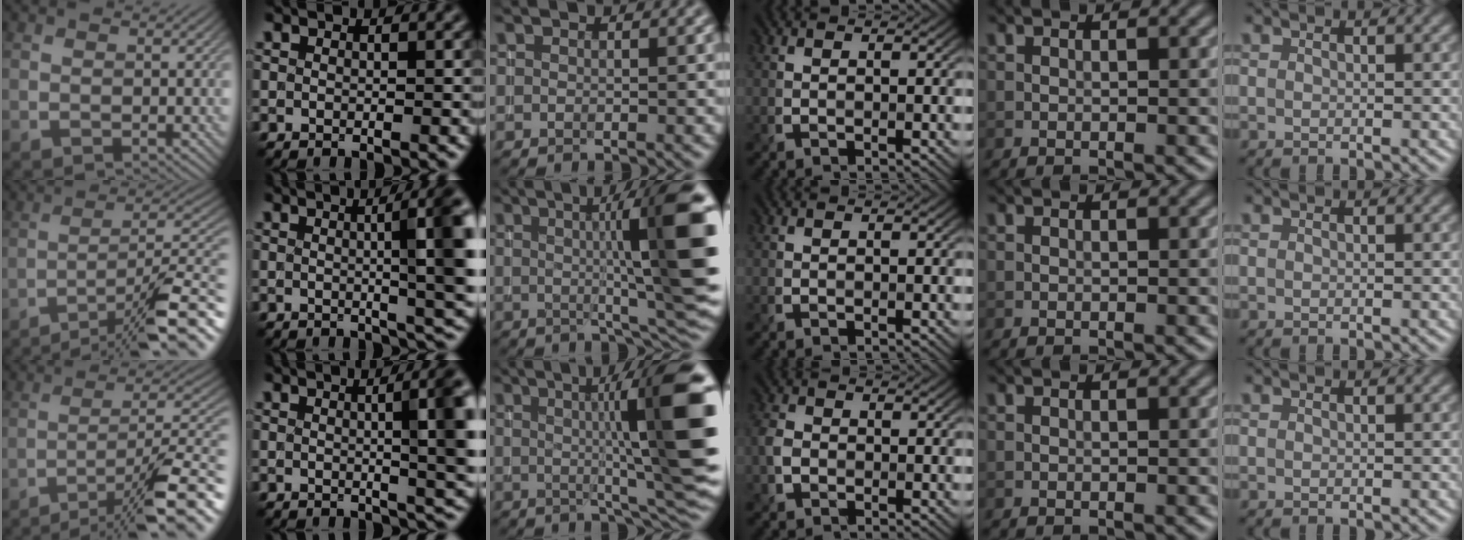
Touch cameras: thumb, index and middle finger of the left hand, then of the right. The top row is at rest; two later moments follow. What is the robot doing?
{"motion": "insert", "object": "backpack"}